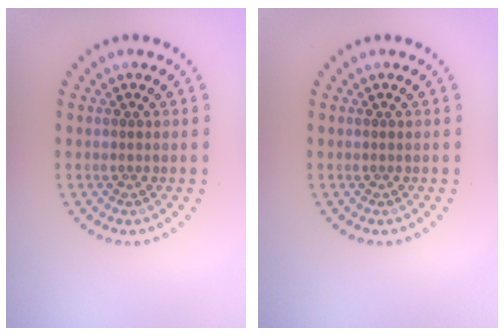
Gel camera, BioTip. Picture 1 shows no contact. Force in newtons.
{"total": 0.0}